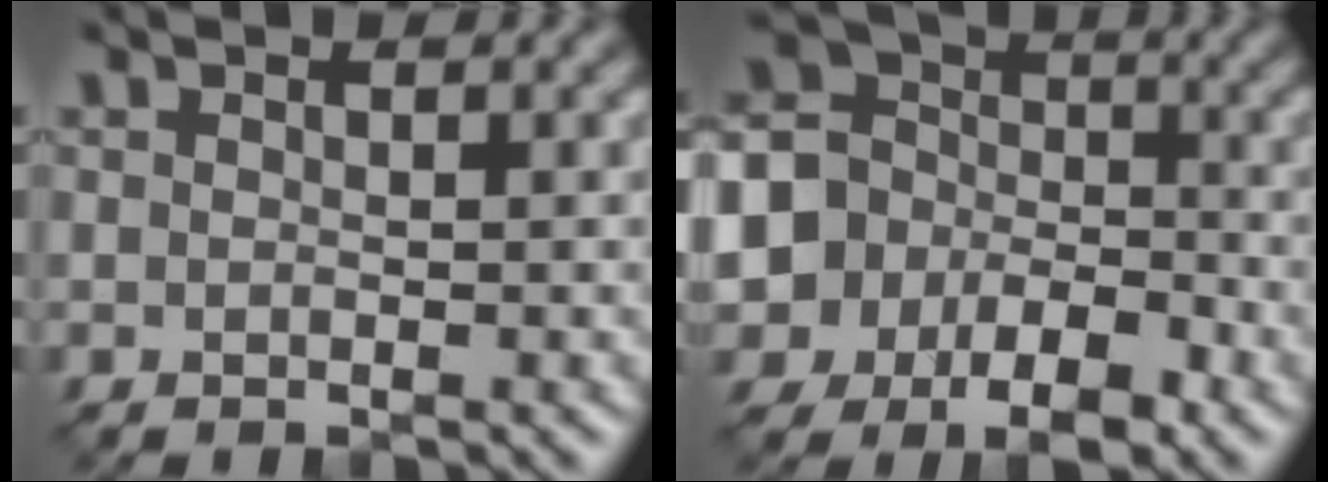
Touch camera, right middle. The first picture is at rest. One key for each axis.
{"total": 10.1, "fx": -3.5, "fy": 7.9, "fz": 5.1, "tx": -0.096, "ty": -0.013, "tz": -0.090}